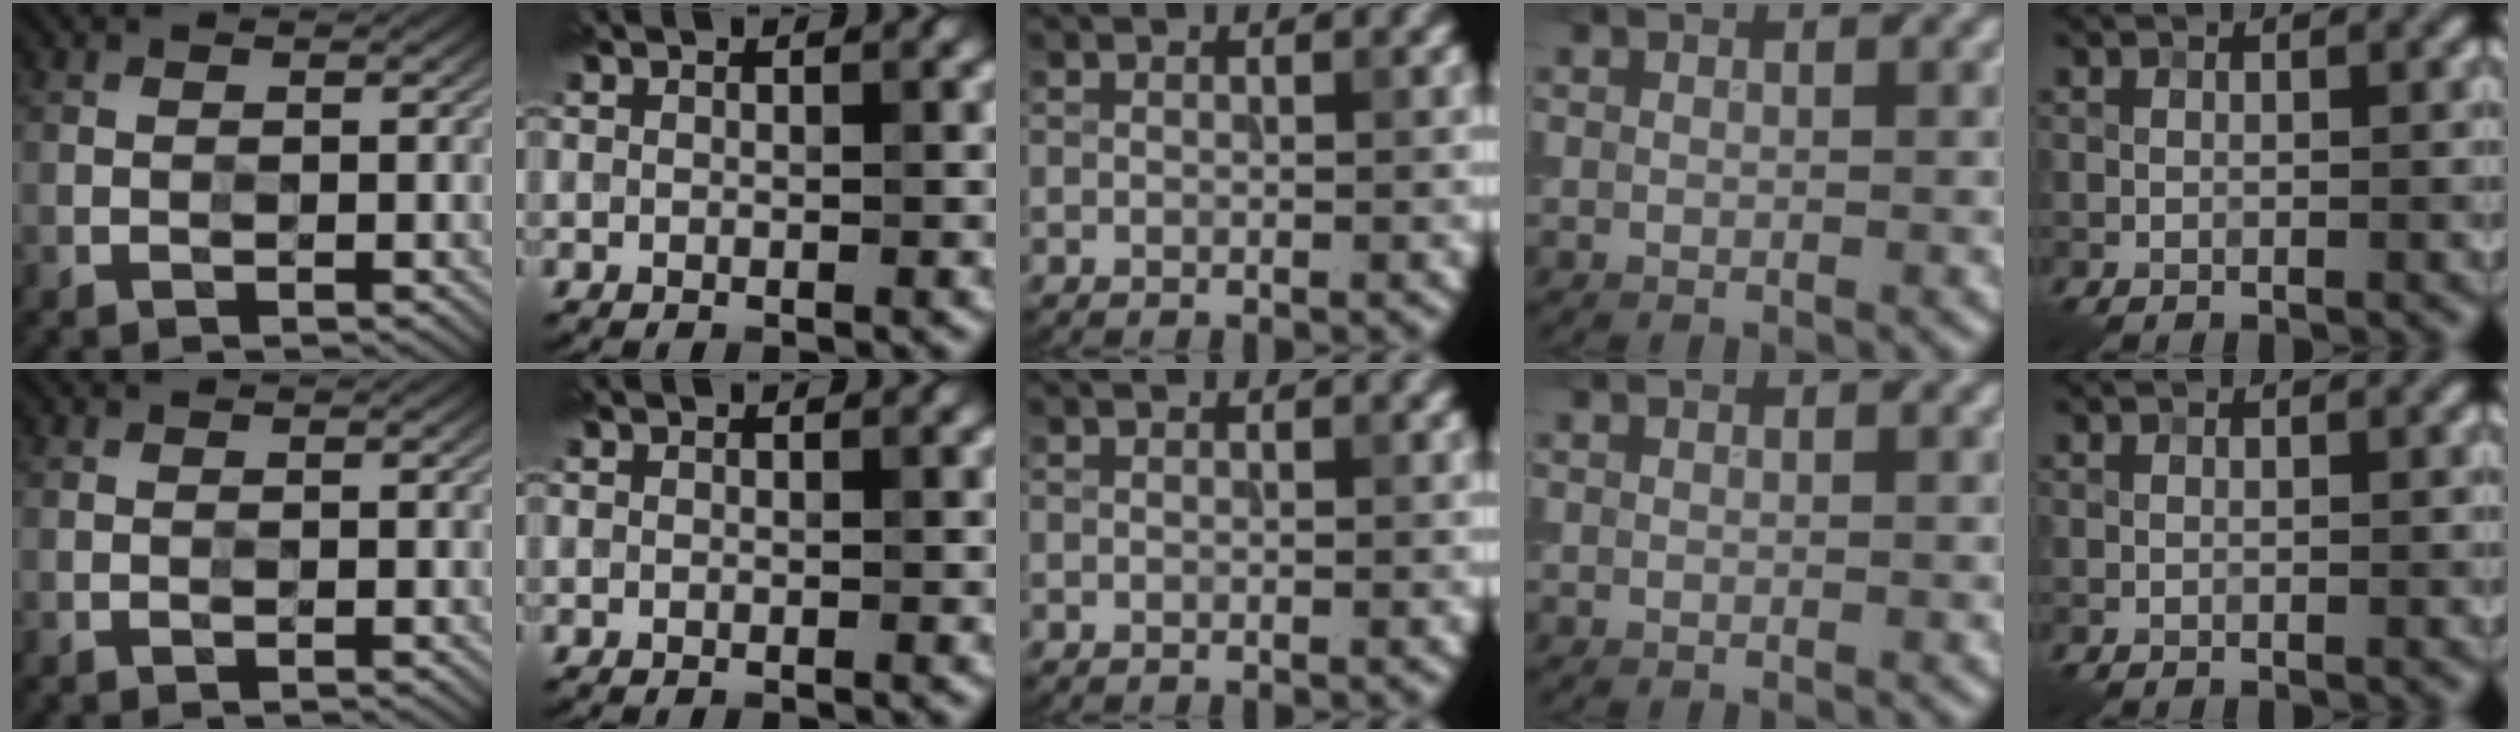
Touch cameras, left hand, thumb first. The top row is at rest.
{}